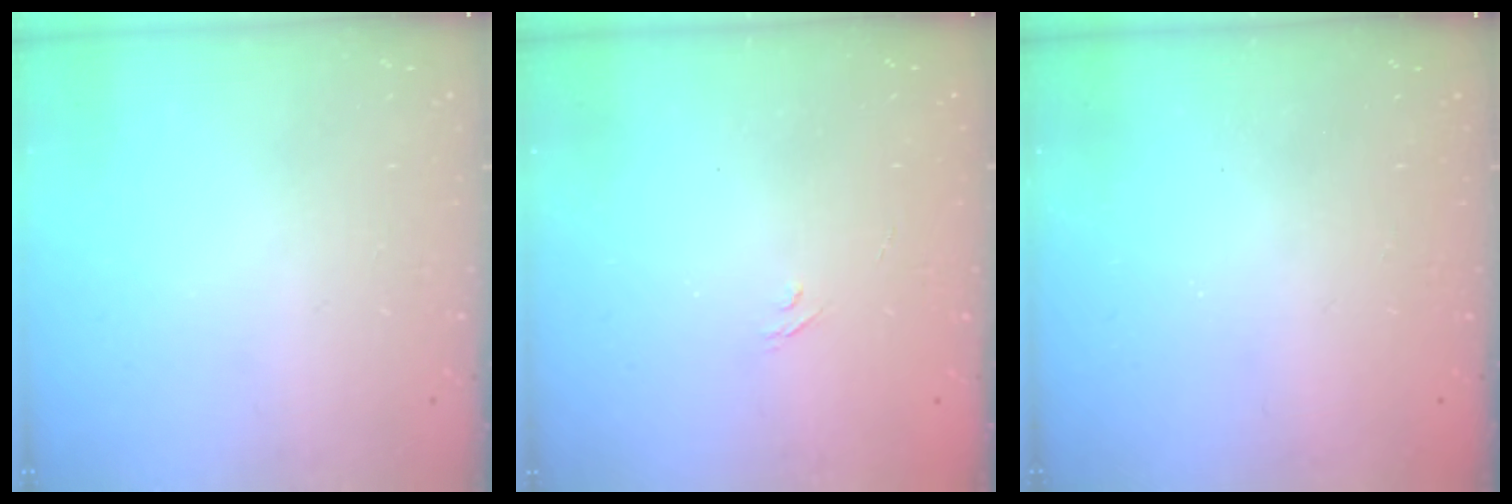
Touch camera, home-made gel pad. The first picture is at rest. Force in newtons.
{"total": 2.0, "press": 1.7, "slide": 1.2}
{"total": 2.4, "press": 2.3, "slide": 0.7}